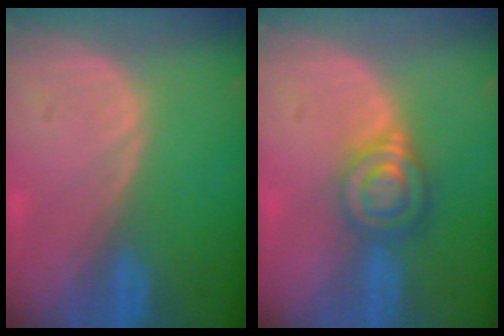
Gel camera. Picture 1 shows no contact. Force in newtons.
{"total": 6.6, "press": 5.7, "slide": 3.3}